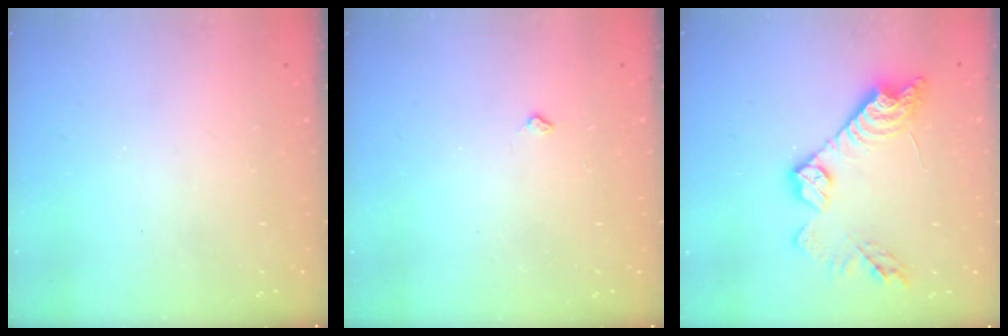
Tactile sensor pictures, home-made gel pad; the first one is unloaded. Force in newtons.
{"total": 2.8, "press": 2.8, "slide": 0.4}
{"total": 16.1, "press": 16.0, "slide": 0.9}